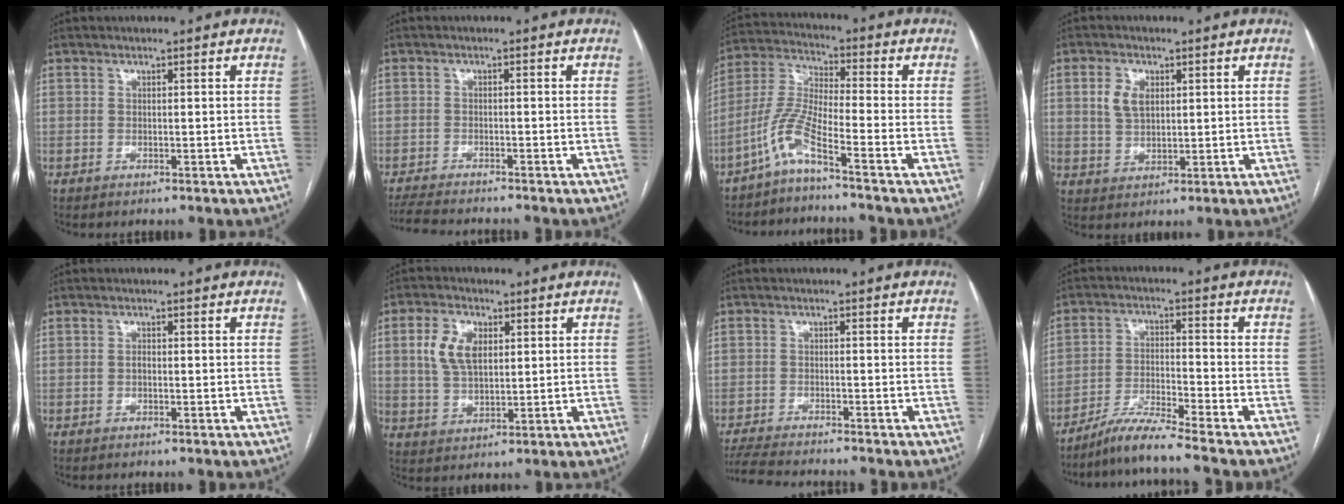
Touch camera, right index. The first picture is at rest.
{"total": 6.6, "force": [-6.2, 1.0, 2.2], "torque": [-0.033, -0.016, -0.102]}
{"total": 7.2, "force": [-4.9, -0.4, 5.2], "torque": [-0.128, -0.001, -0.108]}
{"total": 4.8, "force": [1.5, 3.0, 3.5], "torque": [-0.073, 0.008, 0.034]}
{"total": 0.6, "force": [-0.2, 0.3, 0.5], "torque": [-0.009, 0.002, -0.004]}
{"total": 7.5, "force": [2.1, 4.3, 5.8], "torque": [-0.127, 0.013, 0.046]}
{"total": 7.7, "force": [-7.2, 0.6, 2.6], "torque": [-0.039, -0.017, -0.121]}
{"total": 6.9, "force": [-6.2, -1.7, 2.6], "torque": [-0.051, -0.022, -0.119]}